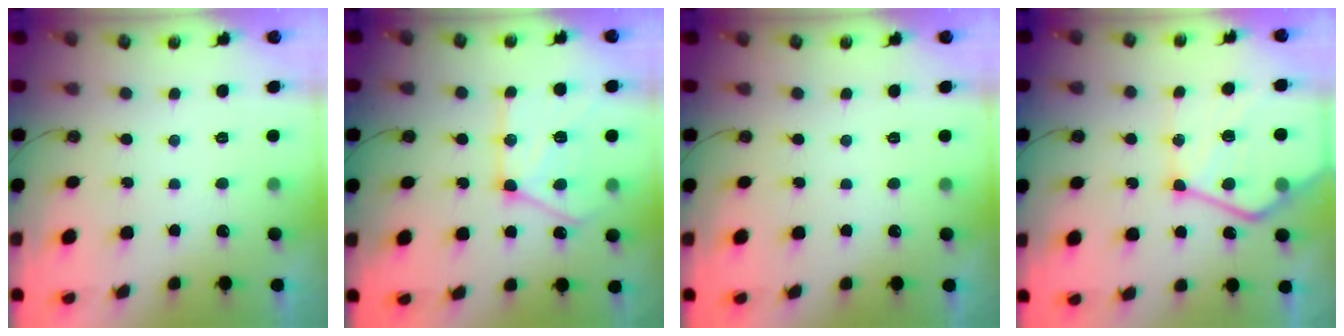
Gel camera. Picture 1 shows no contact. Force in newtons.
{"total": 17.5, "press": 17.4, "slide": 1.7}
{"total": 0.0}
{"total": 19.6, "press": 19.5, "slide": 1.8}